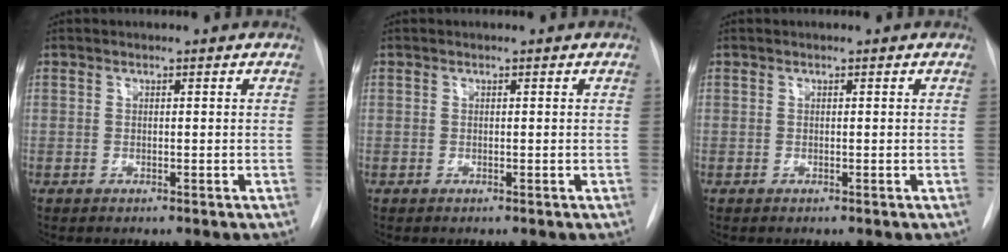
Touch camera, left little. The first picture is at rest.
{"total": 0.0}
{"total": 0.0}